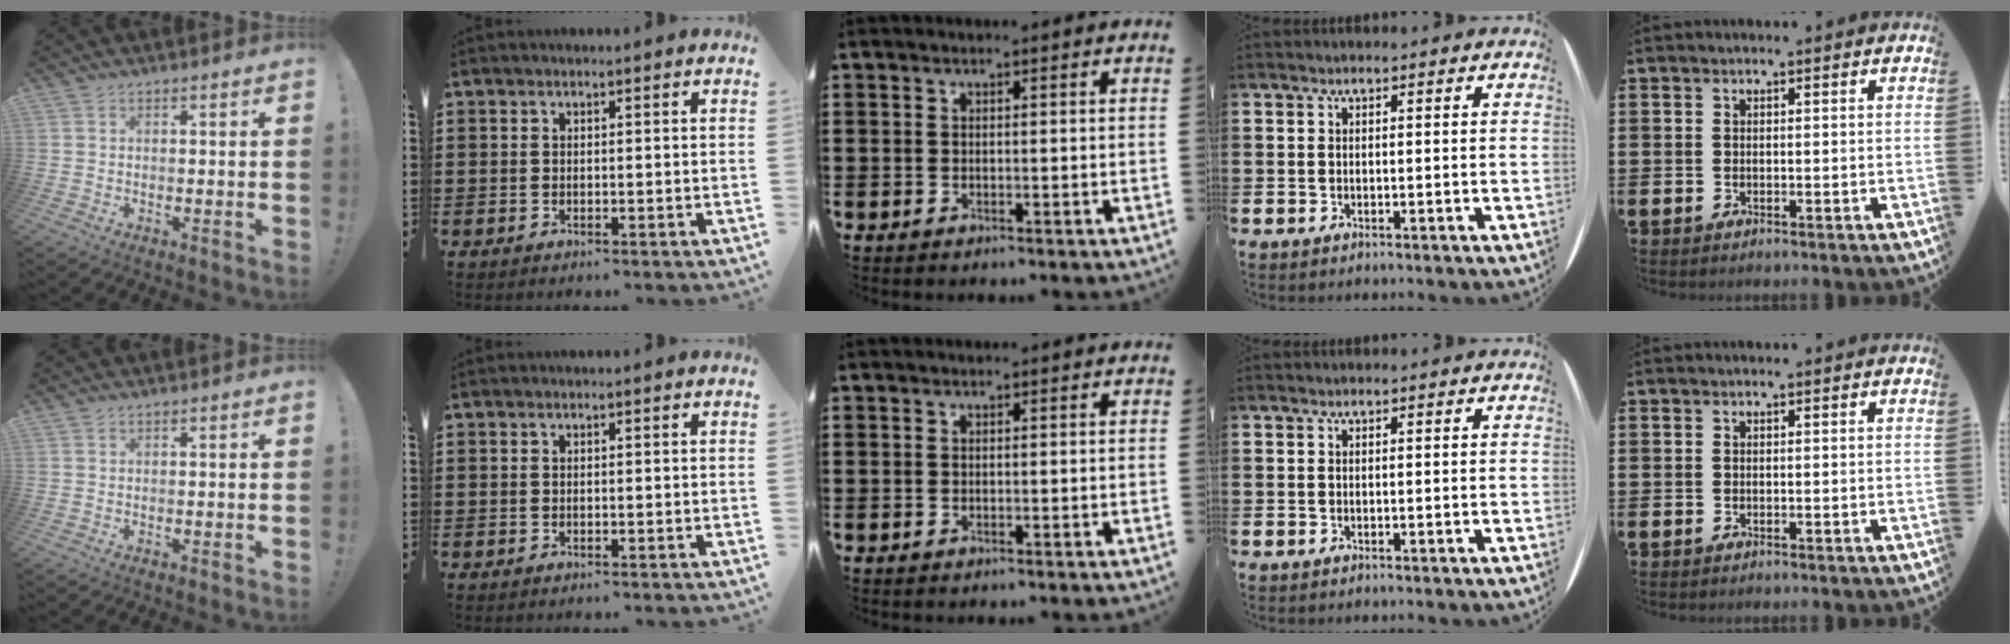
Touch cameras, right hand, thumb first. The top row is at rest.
{}